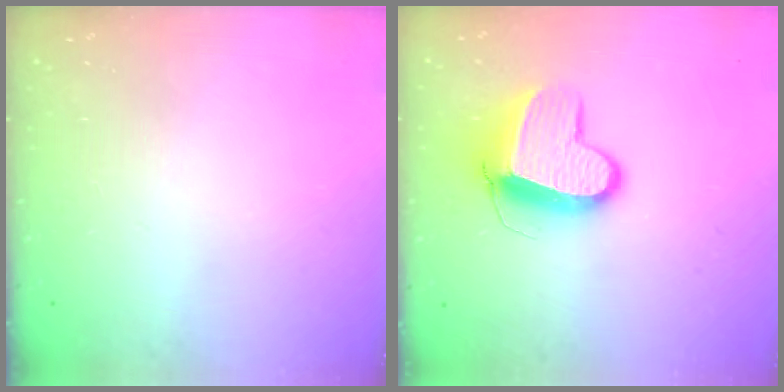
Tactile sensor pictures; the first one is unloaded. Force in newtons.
{"total": 12.0, "press": 11.9, "slide": 1.2}